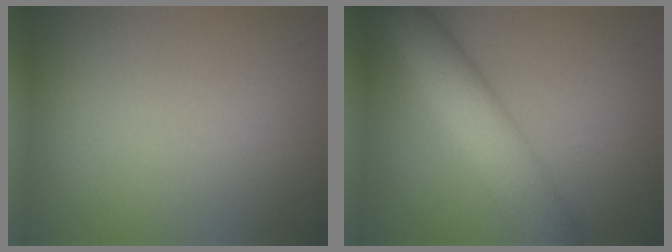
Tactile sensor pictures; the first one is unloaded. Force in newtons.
{"total": 6.8, "press": 6.8, "slide": 0.3}